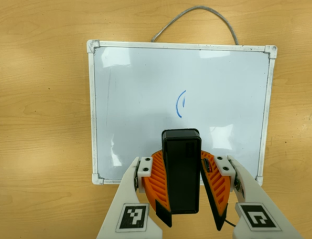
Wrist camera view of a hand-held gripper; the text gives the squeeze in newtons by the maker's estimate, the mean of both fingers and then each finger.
{"total": 9.7, "left": 9.6, "right": 9.7}